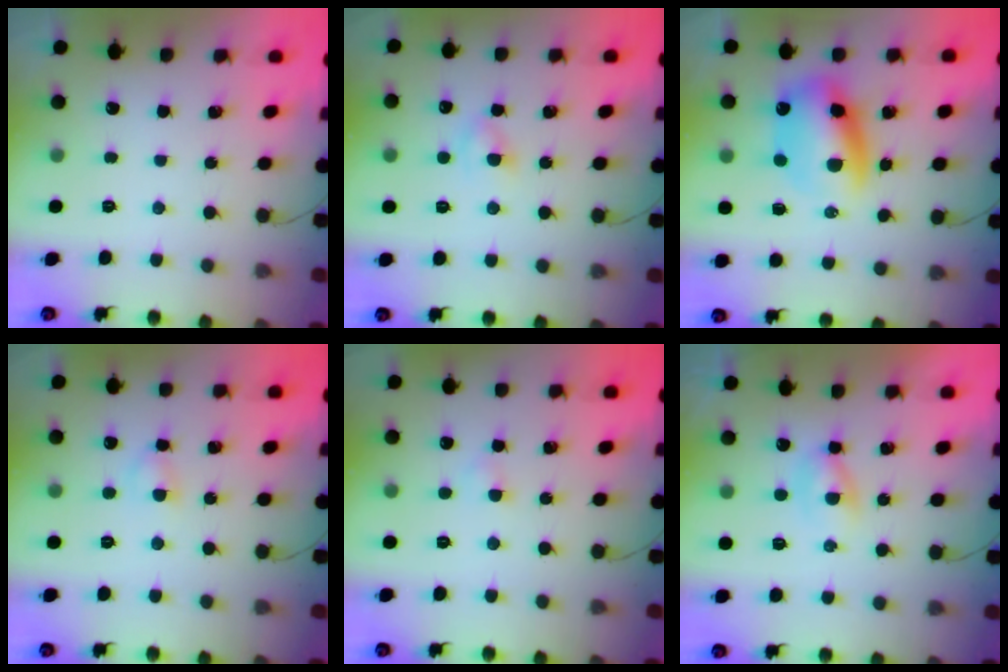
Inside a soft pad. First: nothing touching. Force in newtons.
{"total": 2.6, "press": 2.3, "slide": 1.1}
{"total": 11.7, "press": 11.2, "slide": 3.1}
{"total": 3.8, "press": 3.5, "slide": 1.4}
{"total": 2.2, "press": 2.1, "slide": 0.8}
{"total": 2.2, "press": 2.0, "slide": 0.9}